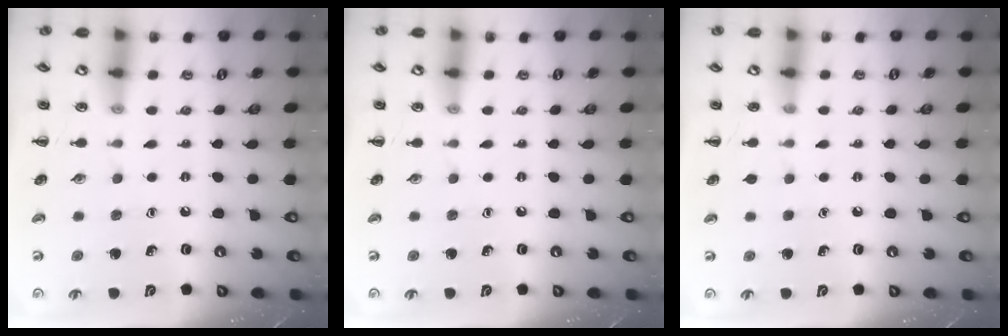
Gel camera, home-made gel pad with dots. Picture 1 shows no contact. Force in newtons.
{"total": 0.0}
{"total": 0.0}